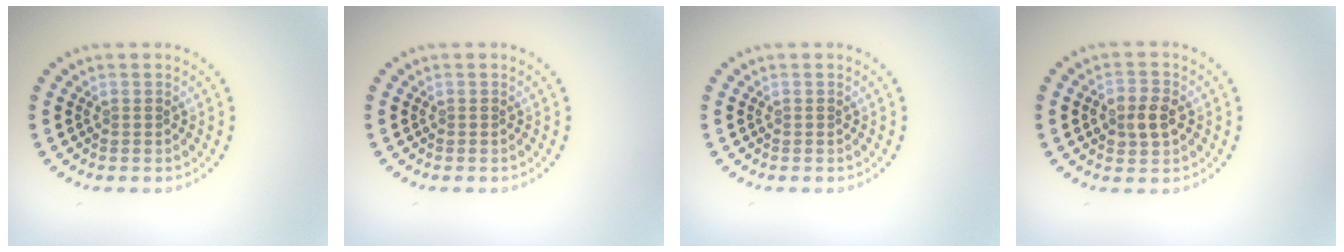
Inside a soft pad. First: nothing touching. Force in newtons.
{"total": 0.0}
{"total": 0.0}
{"total": 2.8, "press": 2.8, "slide": 0.1}